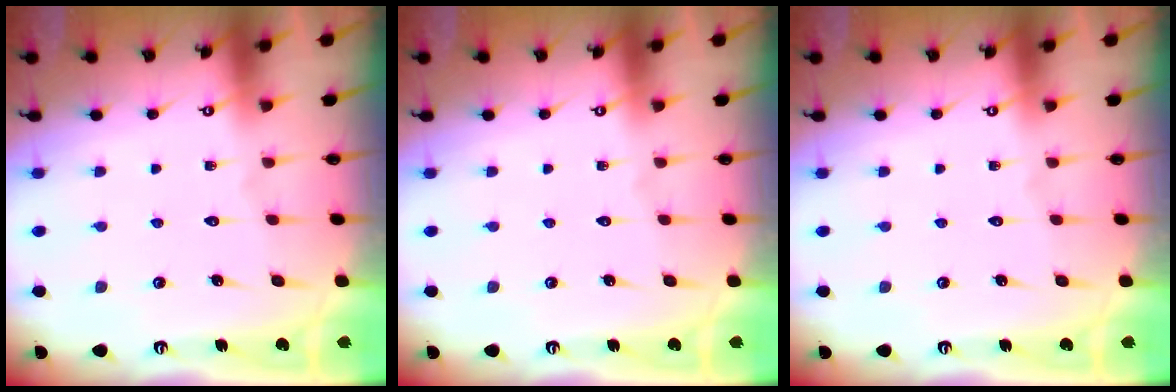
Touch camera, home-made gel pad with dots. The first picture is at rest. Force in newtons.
{"total": 0.0}
{"total": 0.0}